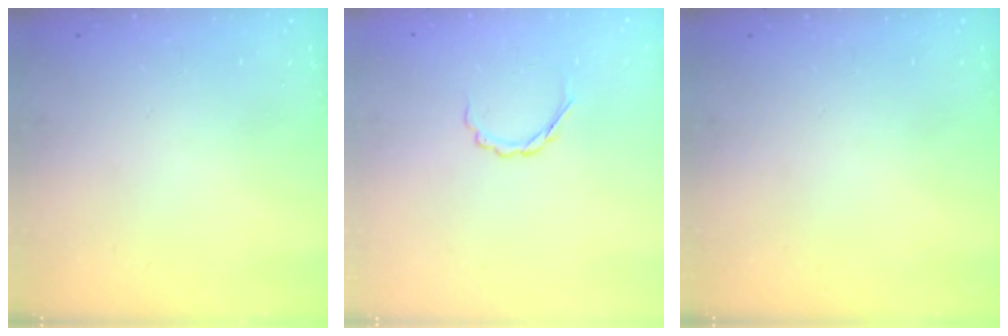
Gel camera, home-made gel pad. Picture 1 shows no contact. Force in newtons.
{"total": 3.2, "press": 3.1, "slide": 0.8}
{"total": 0.0}